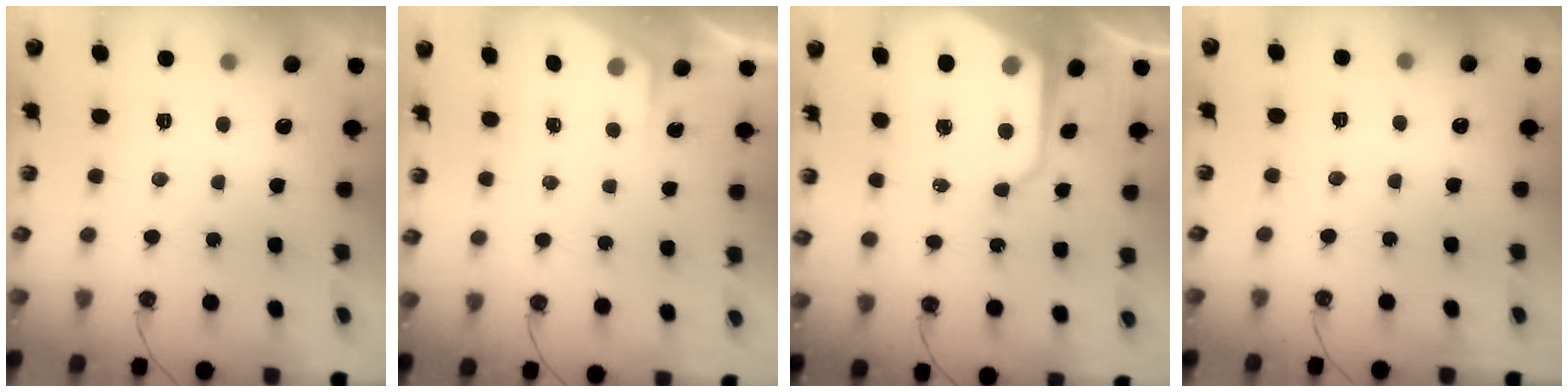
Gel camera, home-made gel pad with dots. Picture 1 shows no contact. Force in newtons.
{"total": 1.8, "press": 1.7, "slide": 0.3}
{"total": 13.9, "press": 13.9, "slide": 1.2}
{"total": 2.6, "press": 2.6, "slide": 0.4}